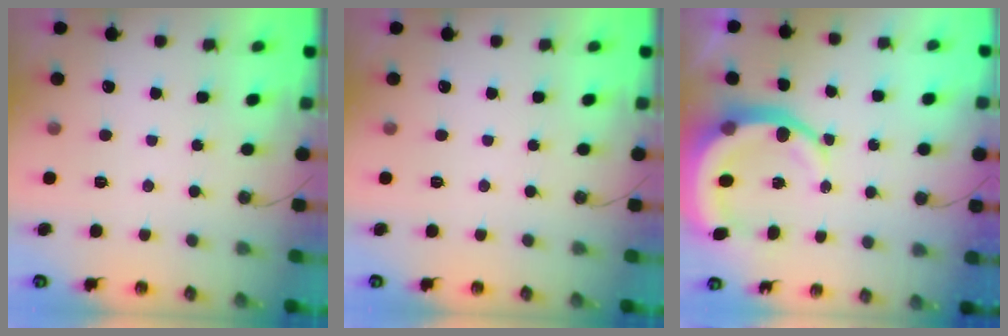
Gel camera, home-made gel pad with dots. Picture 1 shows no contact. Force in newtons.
{"total": 0.0}
{"total": 13.0, "press": 12.7, "slide": 2.8}